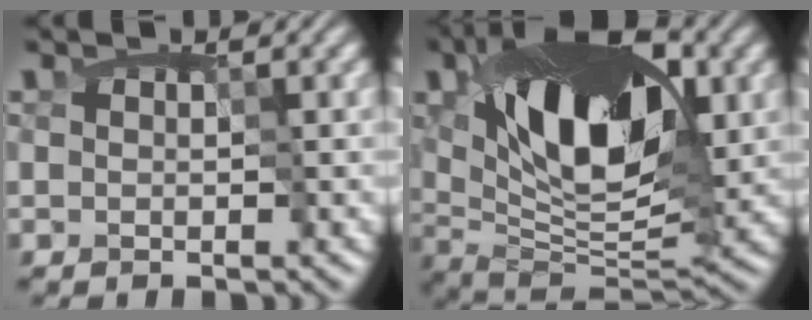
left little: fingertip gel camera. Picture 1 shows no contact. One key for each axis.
{"total": 13.0, "fx": 2.9, "fy": 6.5, "fz": 10.9, "tx": -0.174, "ty": 0.001, "tz": 0.044}